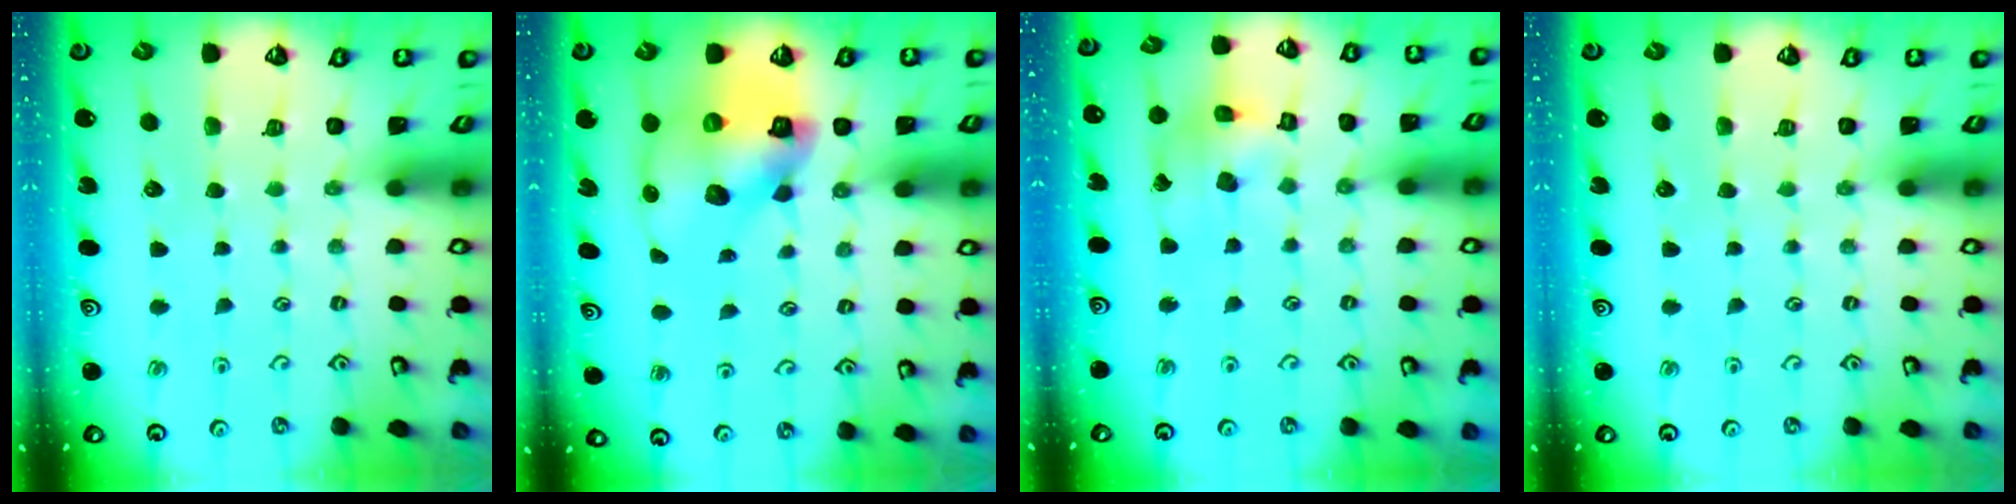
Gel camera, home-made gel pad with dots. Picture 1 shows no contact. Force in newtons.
{"total": 14.9, "press": 14.7, "slide": 1.9}
{"total": 12.5, "press": 12.4, "slide": 1.9}
{"total": 0.0}